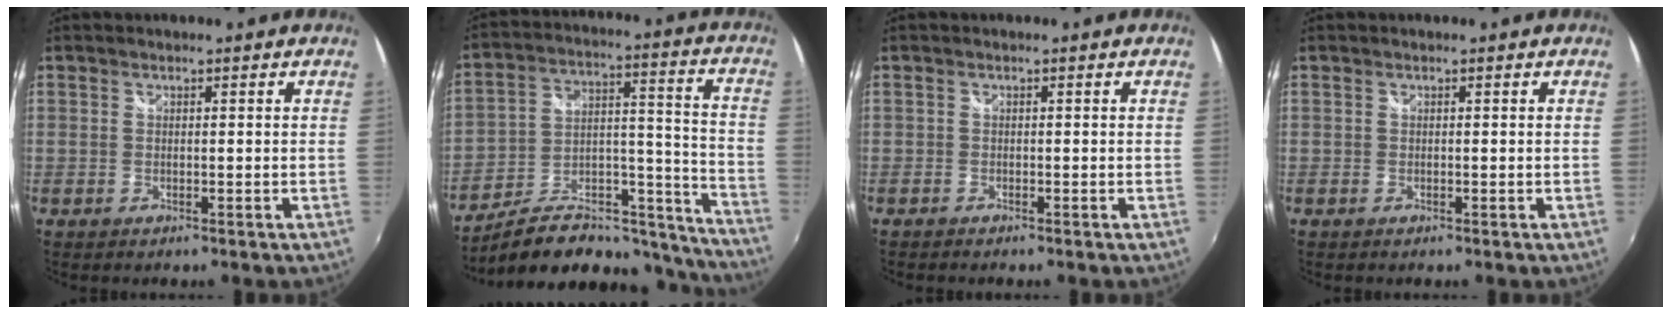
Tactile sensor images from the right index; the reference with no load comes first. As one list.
[{"total": 21.9, "force": [-18.3, 6.9, 9.8], "torque": [-0.122, 0.039, -0.254]}, {"total": 1.8, "force": [-0.3, -1.6, -0.6], "torque": [0.014, -0.011, -0.006]}, {"total": 0.0}]